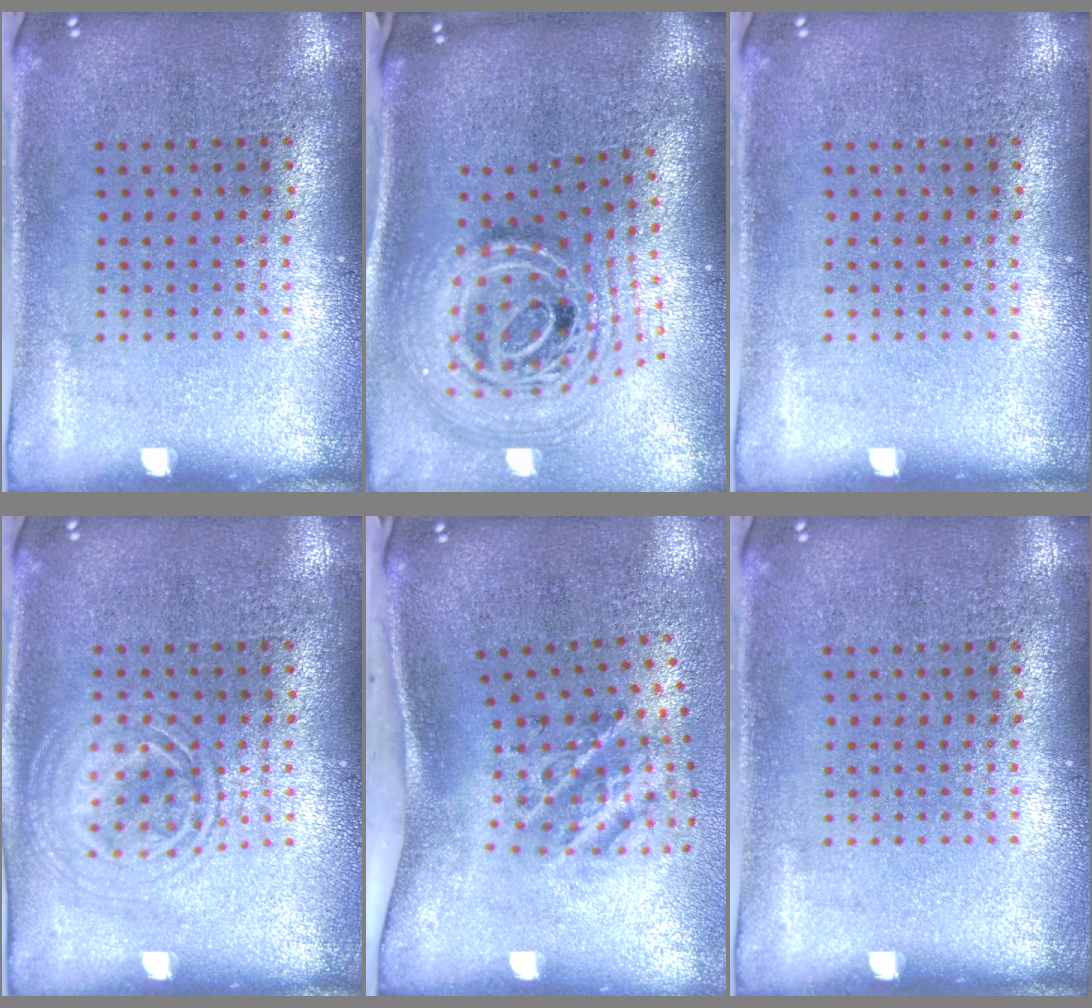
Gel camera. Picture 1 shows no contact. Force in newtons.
{"total": 2.7, "press": 1.9, "slide": 1.9}
{"total": 0.0}
{"total": 1.4, "press": 1.3, "slide": 0.2}
{"total": 2.1, "press": 1.3, "slide": 1.7}
{"total": 0.0}